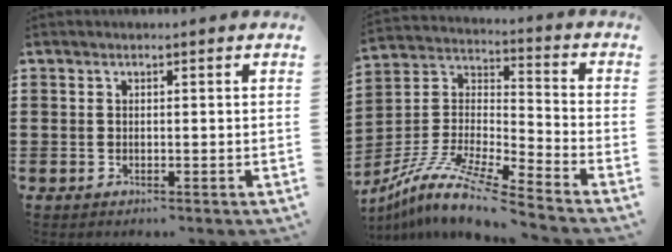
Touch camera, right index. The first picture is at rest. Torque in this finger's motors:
{"motor_torque": [0.85, 1.29, -1.02, -0.21]}